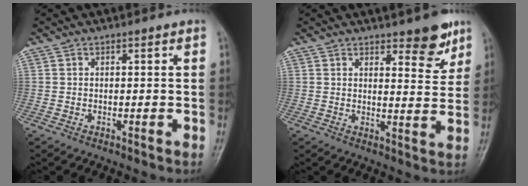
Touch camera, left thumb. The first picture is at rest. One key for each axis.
{"total": 6.8, "fx": 4.7, "fy": 2.4, "fz": 4.4, "tx": -0.034, "ty": -0.033, "tz": 0.060}